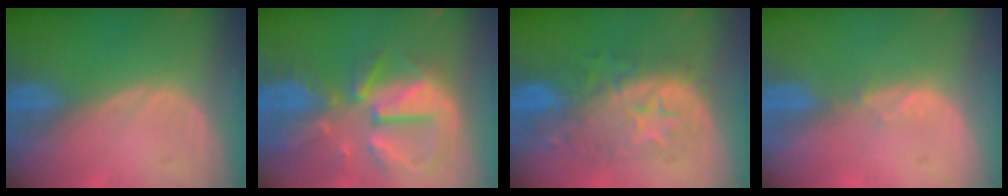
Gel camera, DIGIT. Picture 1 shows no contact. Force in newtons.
{"total": 11.3, "press": 9.9, "slide": 5.4}
{"total": 9.0, "press": 9.0, "slide": 0.3}
{"total": 1.1, "press": 1.0, "slide": 0.4}